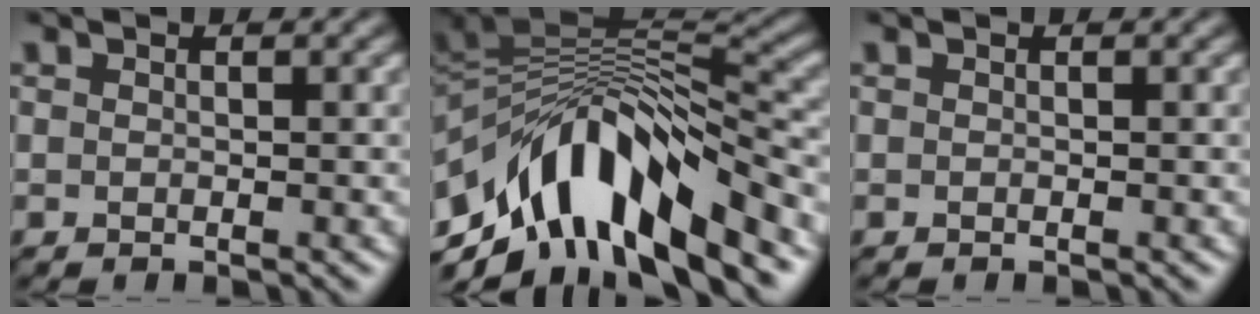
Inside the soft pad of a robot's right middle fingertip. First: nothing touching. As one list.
[{"total": 12.2, "force": [-5.7, 5.9, 9.0], "torque": [-0.152, 0.012, -0.101]}, {"total": 0.0}]